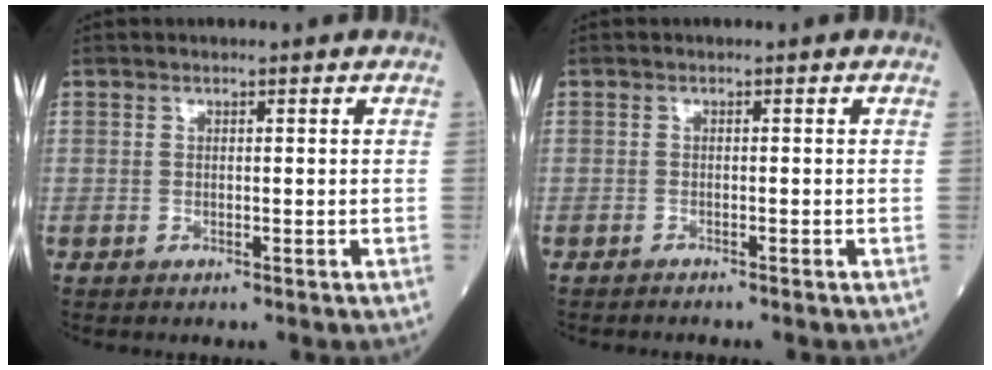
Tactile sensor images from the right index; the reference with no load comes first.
{"total": 1.1, "force": [-1.0, -0.1, 0.3], "torque": [-0.005, 0.000, -0.014]}